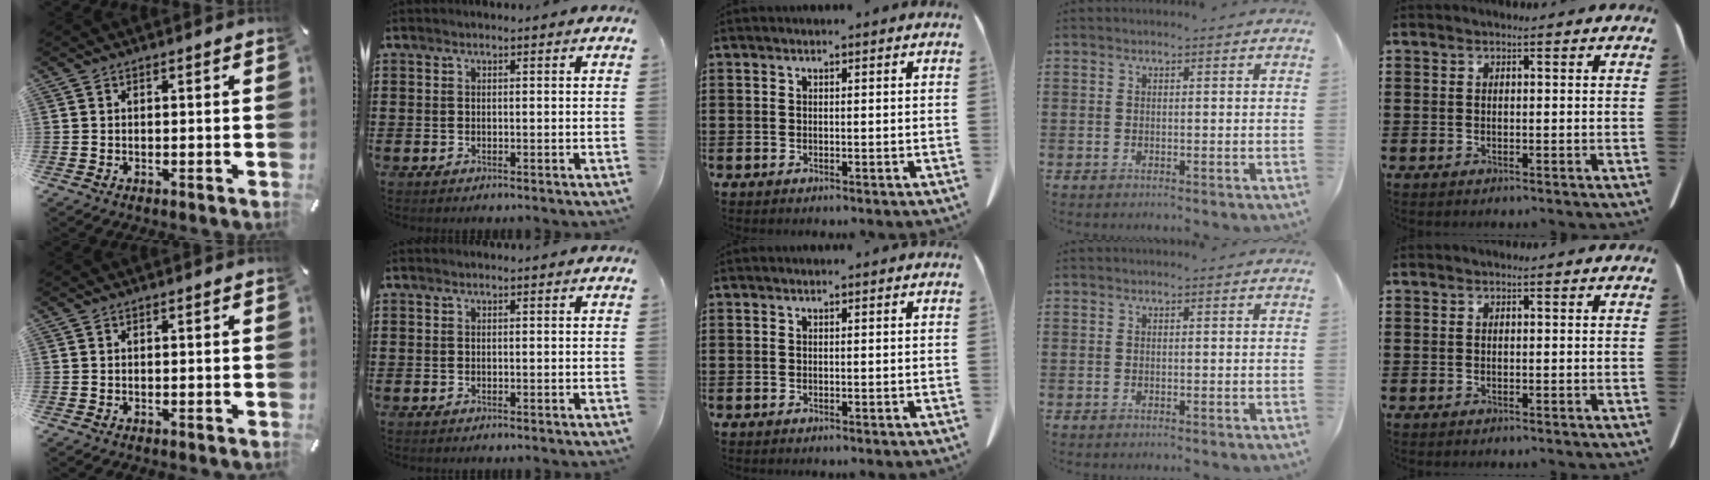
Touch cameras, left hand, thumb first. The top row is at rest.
{}